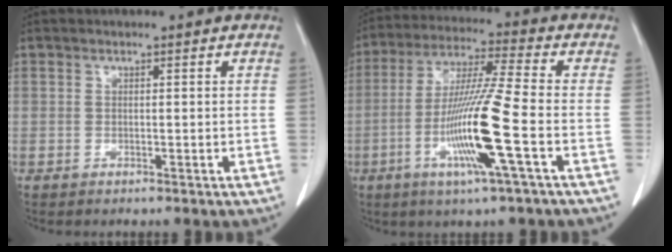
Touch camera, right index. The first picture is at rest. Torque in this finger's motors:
{"motor_torque": [2.09, -0.05, 1.04, 0.16]}